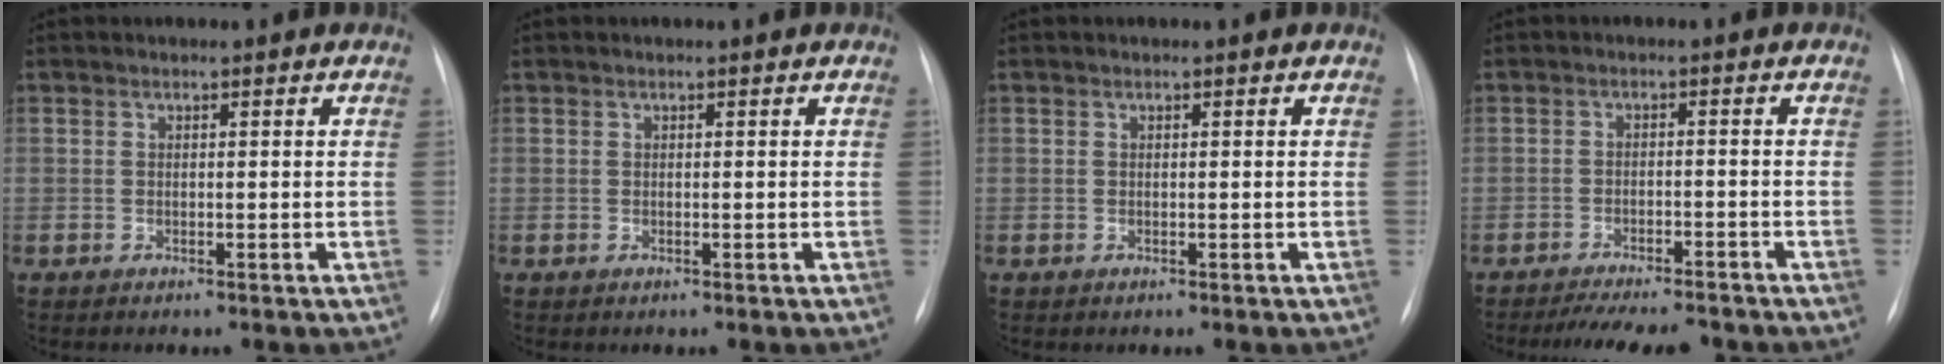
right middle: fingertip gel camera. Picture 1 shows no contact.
{"total": 0.0}
{"total": 0.0}
{"total": 9.7, "force": [-8.8, 1.7, 3.8], "torque": [-0.050, -0.003, -0.123]}